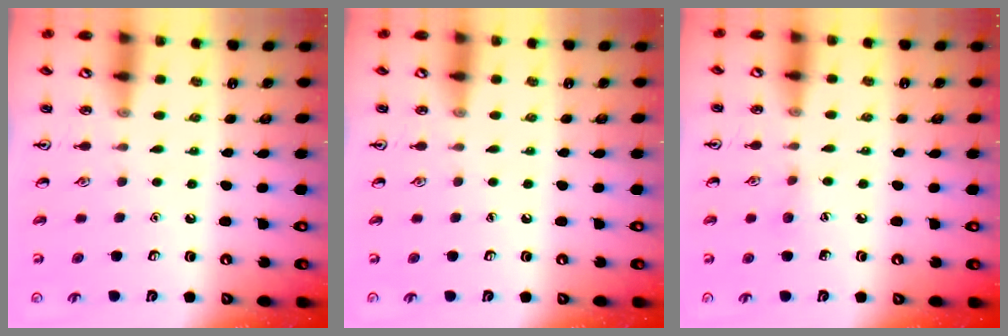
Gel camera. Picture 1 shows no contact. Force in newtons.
{"total": 0.0}
{"total": 5.0, "press": 4.7, "slide": 1.6}